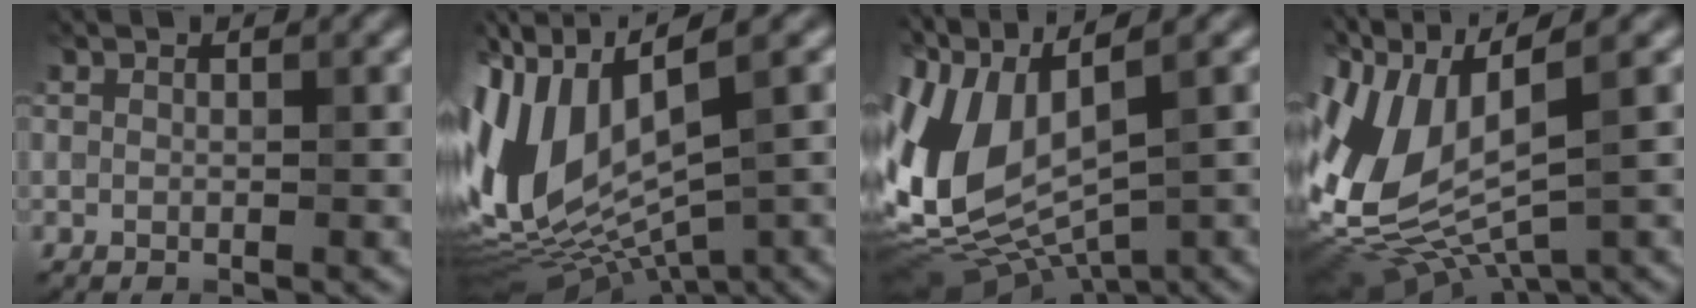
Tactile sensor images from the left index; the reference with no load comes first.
{"total": 12.7, "force": [1.2, 6.1, 11.1], "torque": [-0.250, -0.005, 0.046]}
{"total": 10.9, "force": [1.3, 5.7, 9.1], "torque": [-0.213, -0.004, 0.028]}
{"total": 13.3, "force": [0.5, 6.3, 11.7], "torque": [-0.270, 0.003, 0.022]}